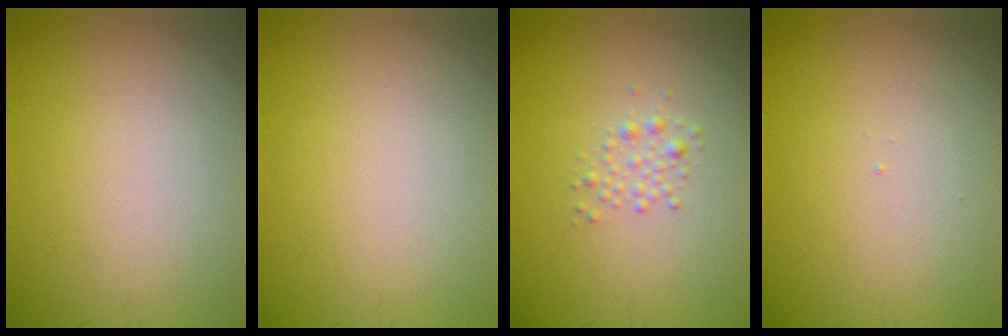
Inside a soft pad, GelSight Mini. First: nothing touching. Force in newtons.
{"total": 0.0}
{"total": 1.3, "press": 1.3, "slide": 0.0}
{"total": 0.0}